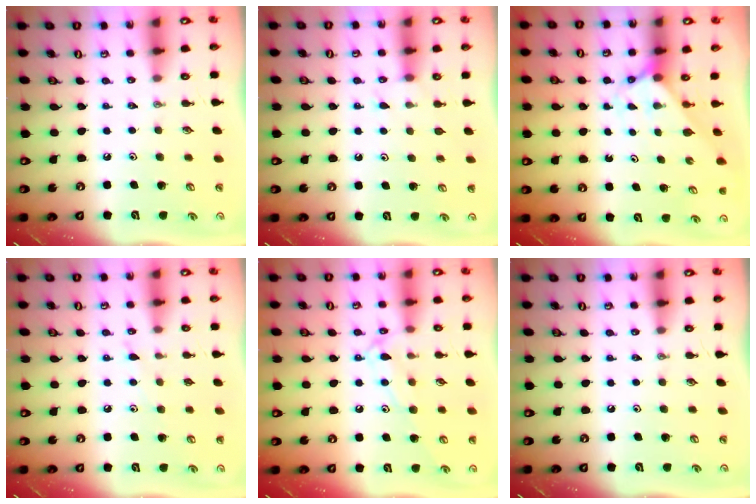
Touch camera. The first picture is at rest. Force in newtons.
{"total": 5.6, "press": 5.6, "slide": 0.5}
{"total": 2.4, "press": 2.4, "slide": 0.2}
{"total": 6.3, "press": 6.3, "slide": 0.5}
{"total": 12.5, "press": 12.5, "slide": 0.9}
{"total": 0.0}